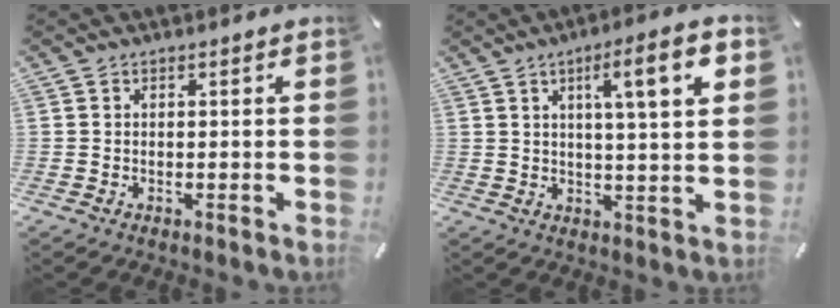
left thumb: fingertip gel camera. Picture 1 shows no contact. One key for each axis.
{"total": 11.5, "fx": 4.4, "fy": 2.0, "fz": 10.5, "tx": -0.157, "ty": -0.007, "tz": 0.060}